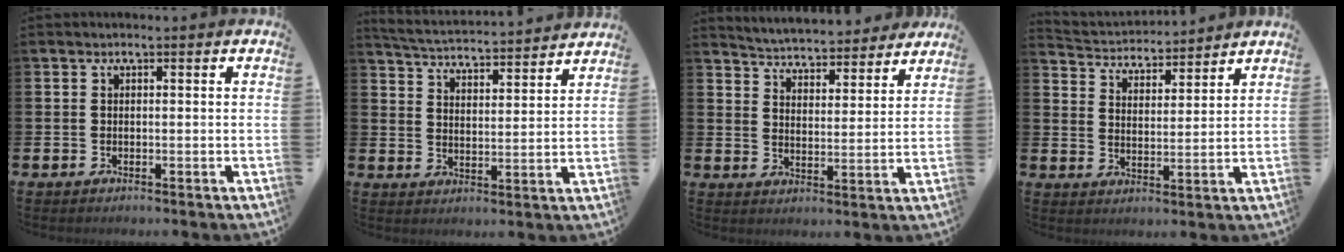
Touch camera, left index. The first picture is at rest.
{"total": 4.5, "force": [4.5, 0.0, 0.3], "torque": [-0.026, -0.040, 0.074]}
{"total": 5.1, "force": [5.0, 0.7, -0.1], "torque": [-0.013, -0.047, 0.085]}
{"total": 3.7, "force": [3.6, 0.8, -0.4], "torque": [-0.012, -0.032, 0.060]}